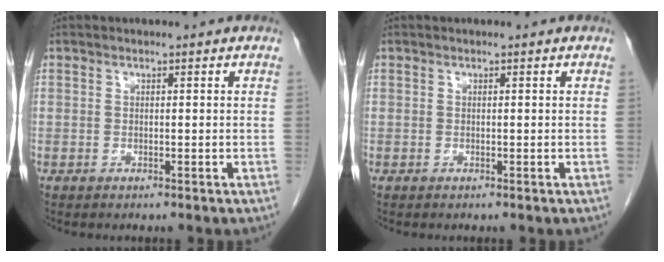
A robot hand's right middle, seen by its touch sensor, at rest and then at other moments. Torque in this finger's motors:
{"motor_torque": [-0.46, -0.26, 0.00, -0.01]}